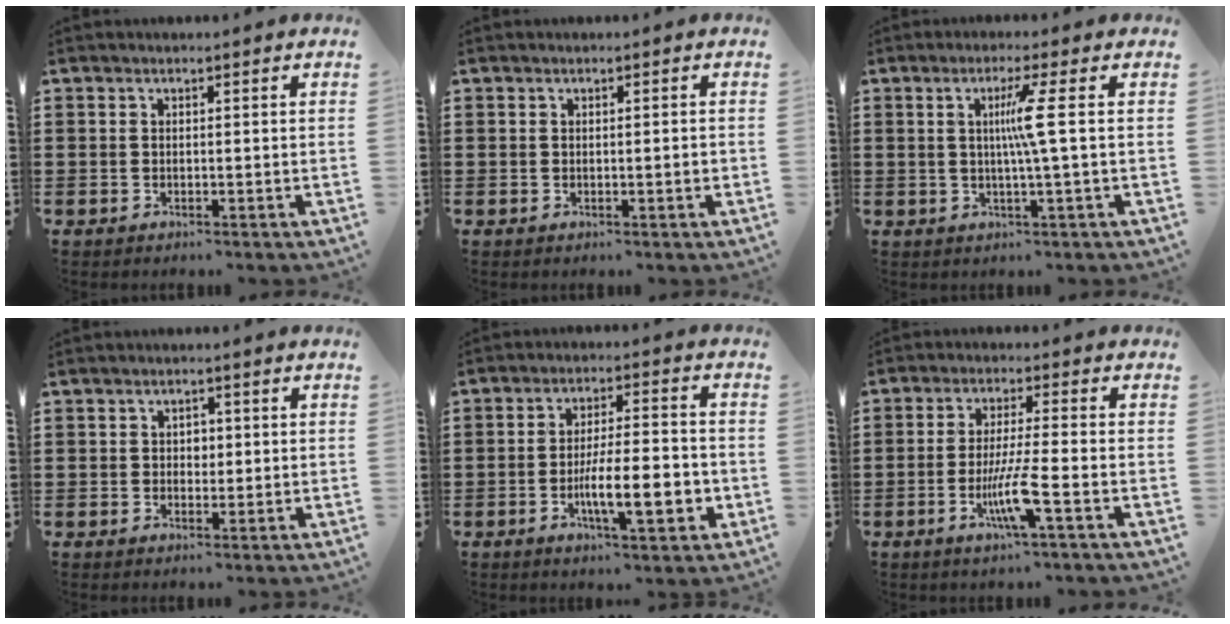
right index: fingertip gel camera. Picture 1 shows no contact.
{"total": 1.0, "force": [-0.1, 0.0, 1.0], "torque": [-0.016, -0.002, -0.002]}
{"total": 5.0, "force": [0.5, -1.1, 4.9], "torque": [-0.093, -0.010, 0.000]}
{"total": 1.6, "force": [0.2, 1.2, 0.9], "torque": [-0.012, 0.005, -0.001]}
{"total": 10.7, "force": [-3.1, 3.0, 9.8], "torque": [-0.169, -0.006, -0.053]}
{"total": 7.2, "force": [-2.7, 0.1, 6.6], "torque": [-0.136, -0.021, -0.054]}